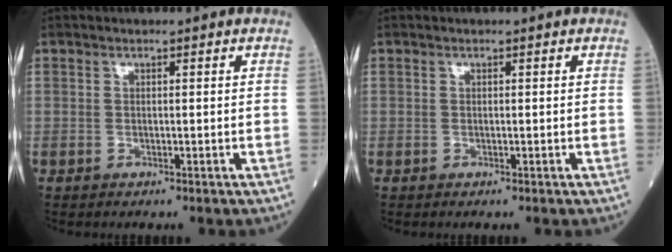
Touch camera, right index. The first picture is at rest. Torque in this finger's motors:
{"motor_torque": [0.02, 0.00, 0.01, 0.00]}